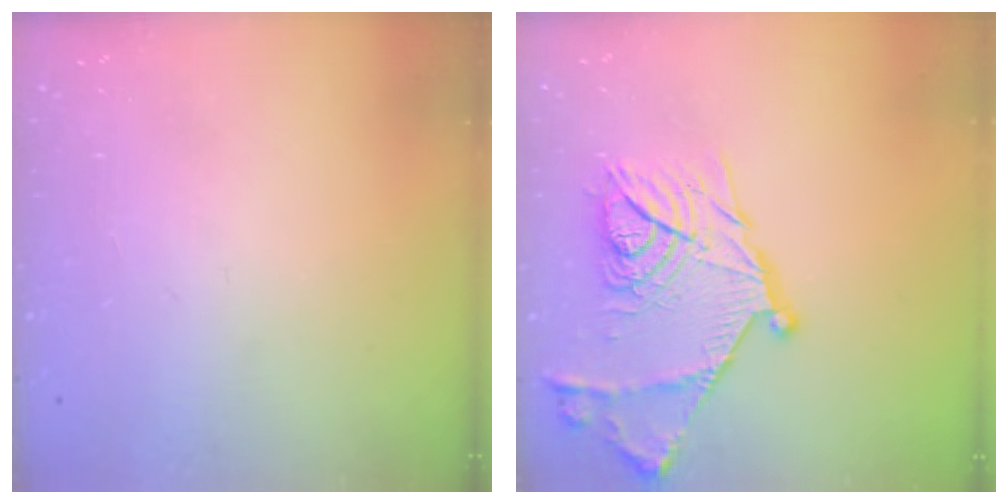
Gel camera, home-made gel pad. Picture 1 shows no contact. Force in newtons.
{"total": 19.6, "press": 19.6, "slide": 0.6}